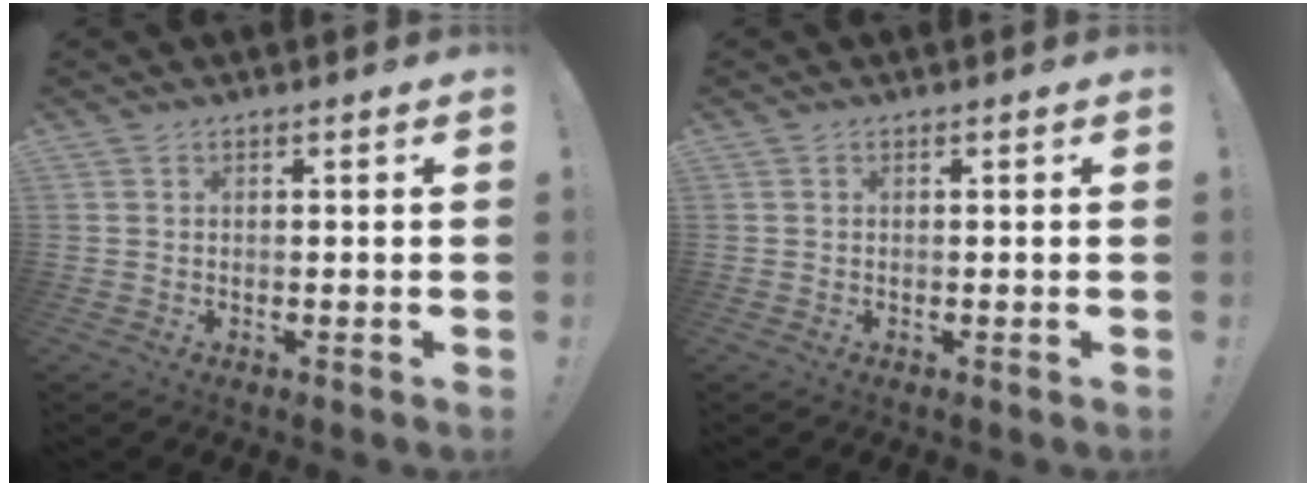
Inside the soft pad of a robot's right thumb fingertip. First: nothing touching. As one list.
[{"total": 0.0}]